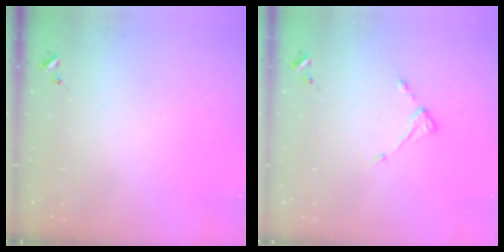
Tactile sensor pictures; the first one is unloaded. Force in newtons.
{"total": 5.2, "press": 5.1, "slide": 0.6}